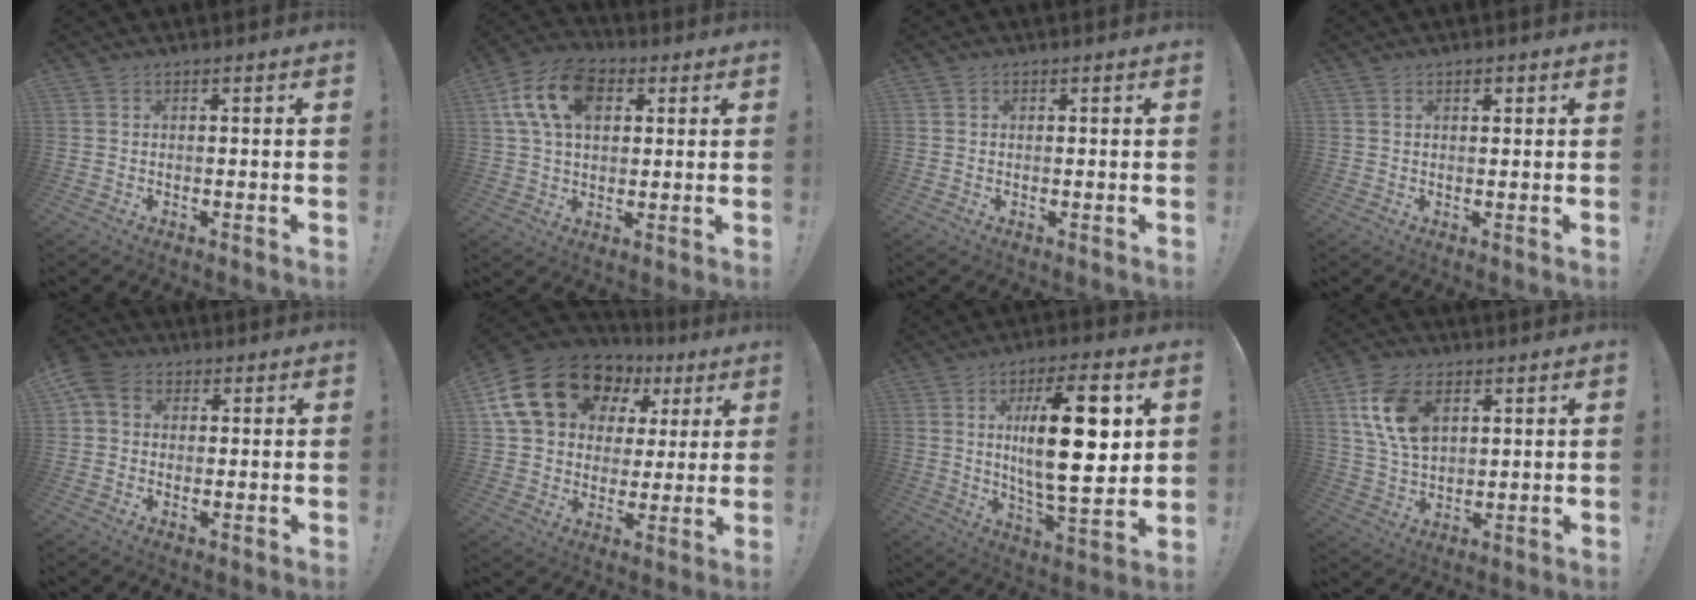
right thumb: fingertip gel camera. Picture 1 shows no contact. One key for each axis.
{"total": 15.4, "fx": 5.2, "fy": 10.2, "fz": 10.3, "tx": -0.182, "ty": 0.000, "tz": 0.096}
{"total": 0.6, "fx": 0.2, "fy": 0.6, "fz": 0.0, "tx": 0.007, "ty": 0.000, "tz": 0.002}
{"total": 1.6, "fx": 0.9, "fy": 0.8, "fz": 1.0, "tx": -0.005, "ty": -0.002, "tz": 0.013}
{"total": 6.7, "fx": 2.1, "fy": 5.5, "fz": 3.2, "tx": -0.065, "ty": 0.000, "tz": 0.045}
{"total": 21.6, "fx": 10.0, "fy": 15.0, "fz": 11.8, "tx": -0.196, "ty": -0.041, "tz": 0.203}
{"total": 21.5, "fx": 4.1, "fy": 6.9, "fz": 19.9, "tx": -0.317, "ty": -0.015, "tz": 0.052}
{"total": 13.7, "fx": 5.2, "fy": 8.6, "fz": 9.2, "tx": -0.177, "ty": -0.005, "tz": 0.098}